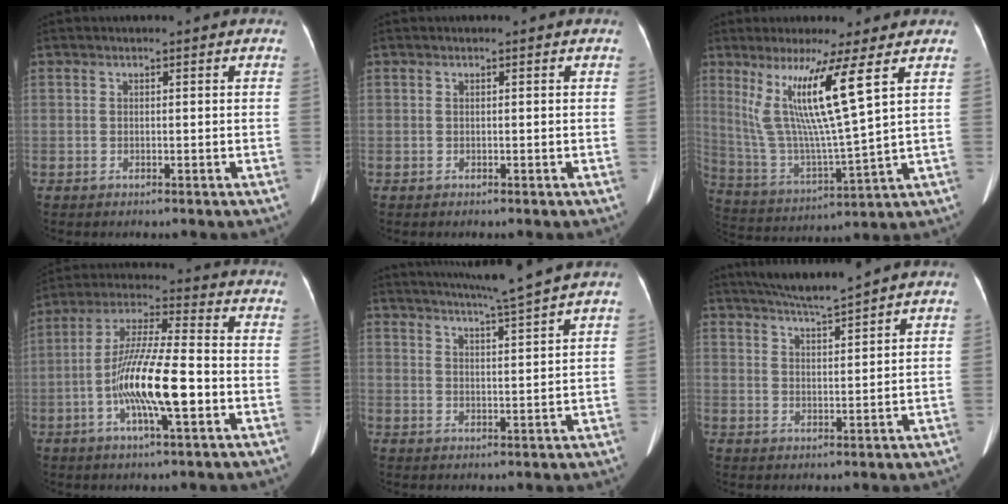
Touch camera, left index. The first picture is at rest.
{"total": 0.0}
{"total": 13.0, "force": [5.6, -1.3, 11.6], "torque": [-0.236, -0.022, 0.113]}
{"total": 14.0, "force": [-3.8, 1.9, 13.3], "torque": [-0.256, 0.002, -0.069]}
{"total": 8.8, "force": [7.7, -2.1, 3.7], "torque": [-0.062, -0.007, 0.115]}
{"total": 5.9, "force": [5.3, -1.2, 2.4], "torque": [-0.044, 0.000, 0.098]}